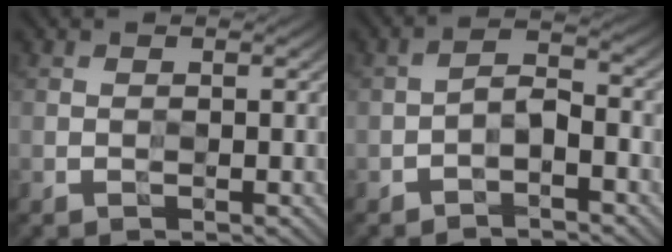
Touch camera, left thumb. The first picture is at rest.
{"total": 3.0, "force": [-1.7, 1.0, 2.2], "torque": [-0.042, 0.011, -0.043]}